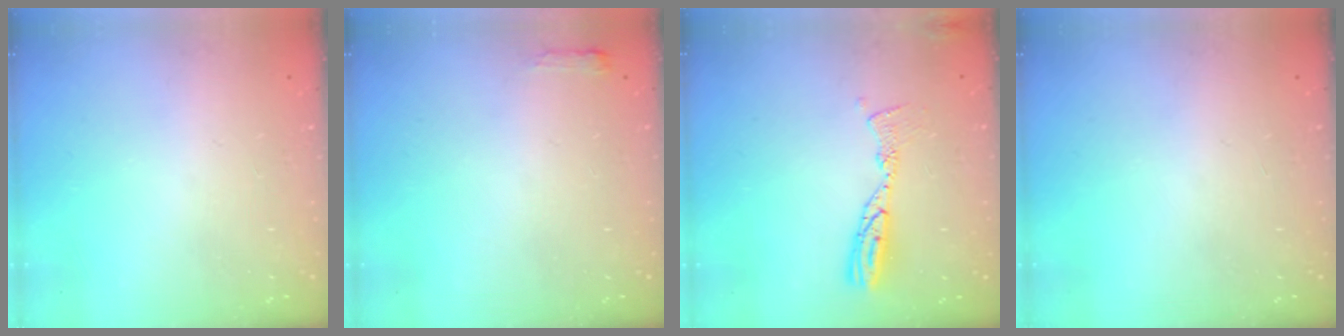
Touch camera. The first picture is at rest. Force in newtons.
{"total": 2.7, "press": 2.6, "slide": 0.5}
{"total": 9.7, "press": 9.7, "slide": 0.9}
{"total": 1.0, "press": 0.0, "slide": 1.0}